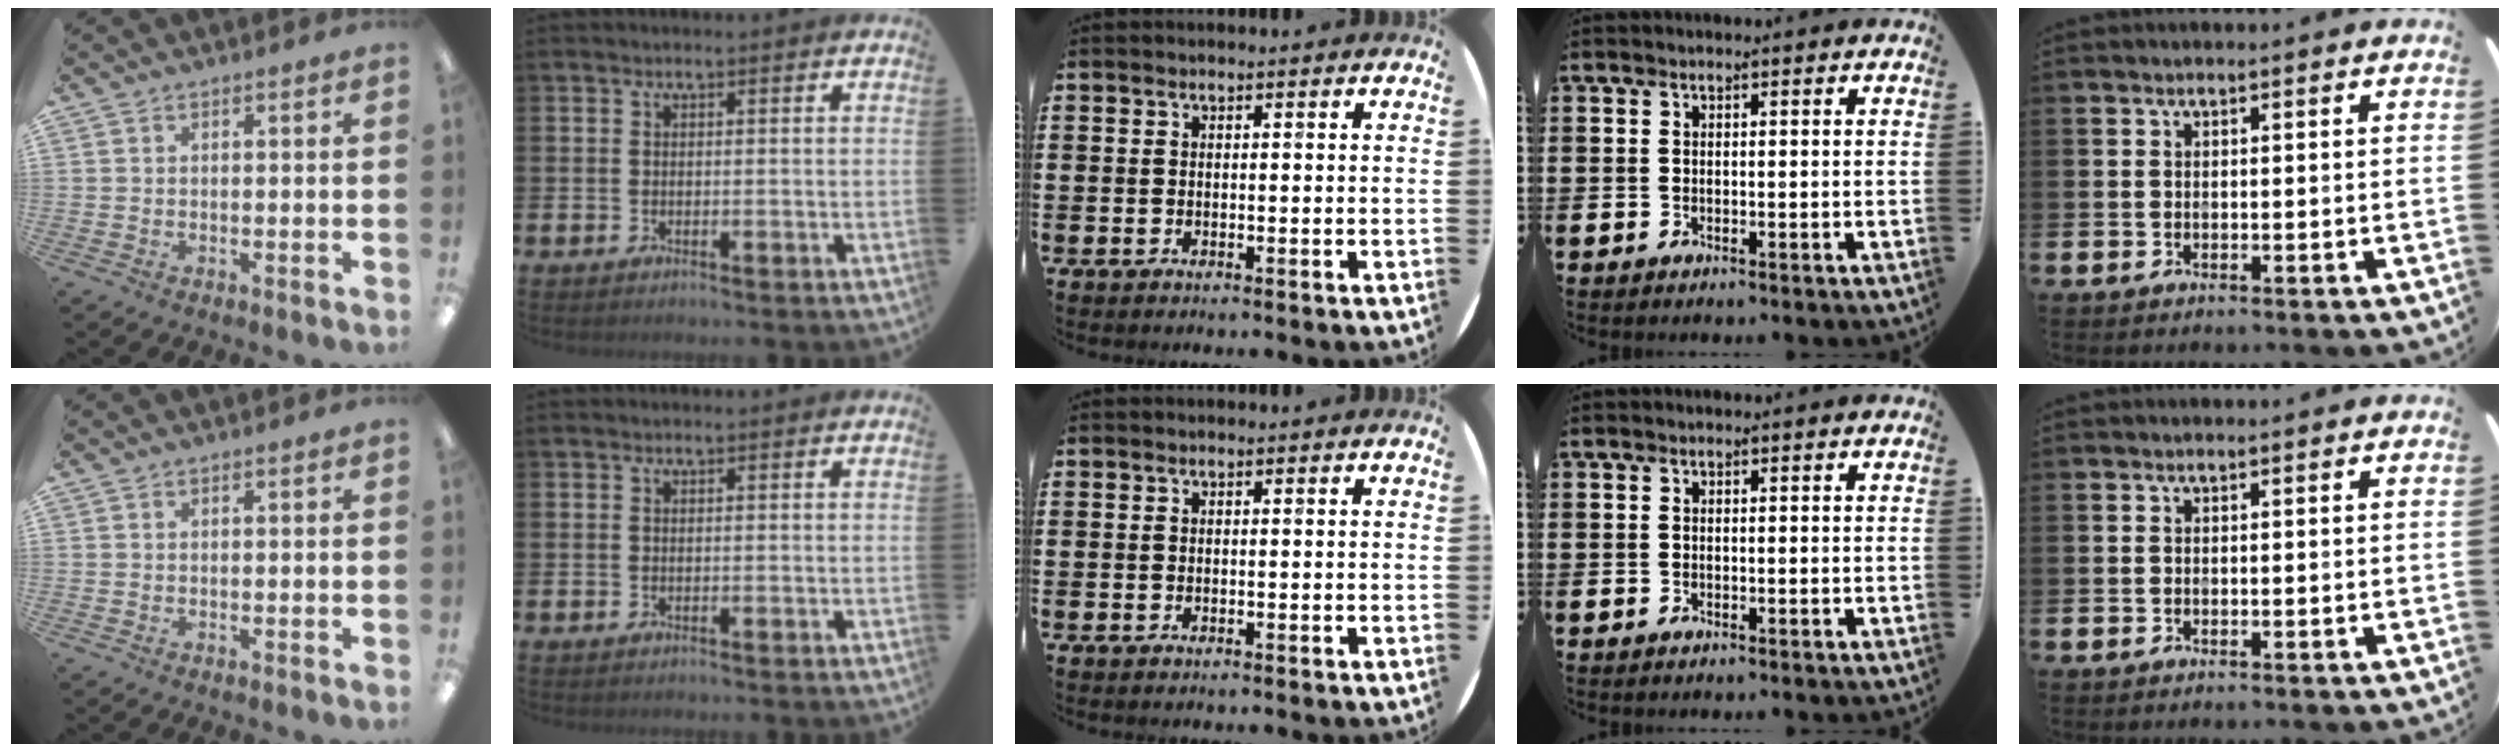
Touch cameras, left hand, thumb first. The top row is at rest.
{}